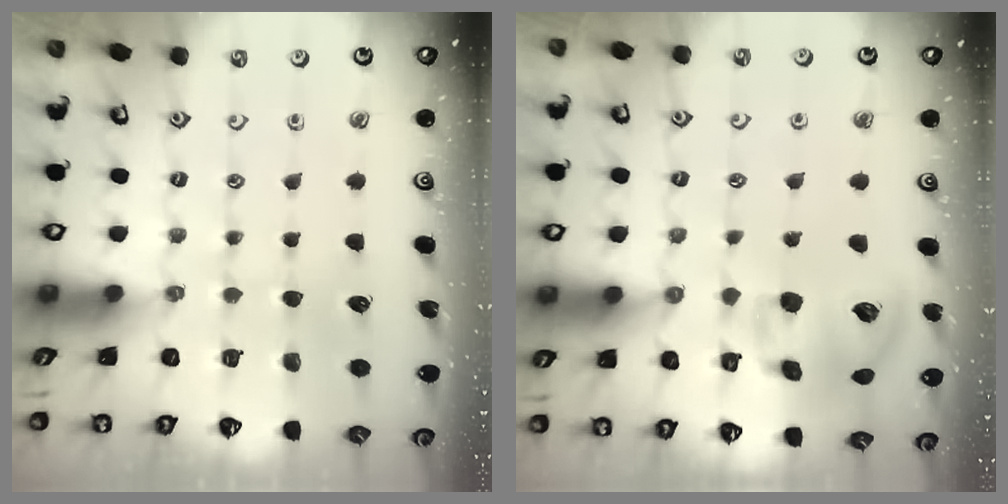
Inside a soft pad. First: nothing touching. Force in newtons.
{"total": 13.2, "press": 13.0, "slide": 2.1}